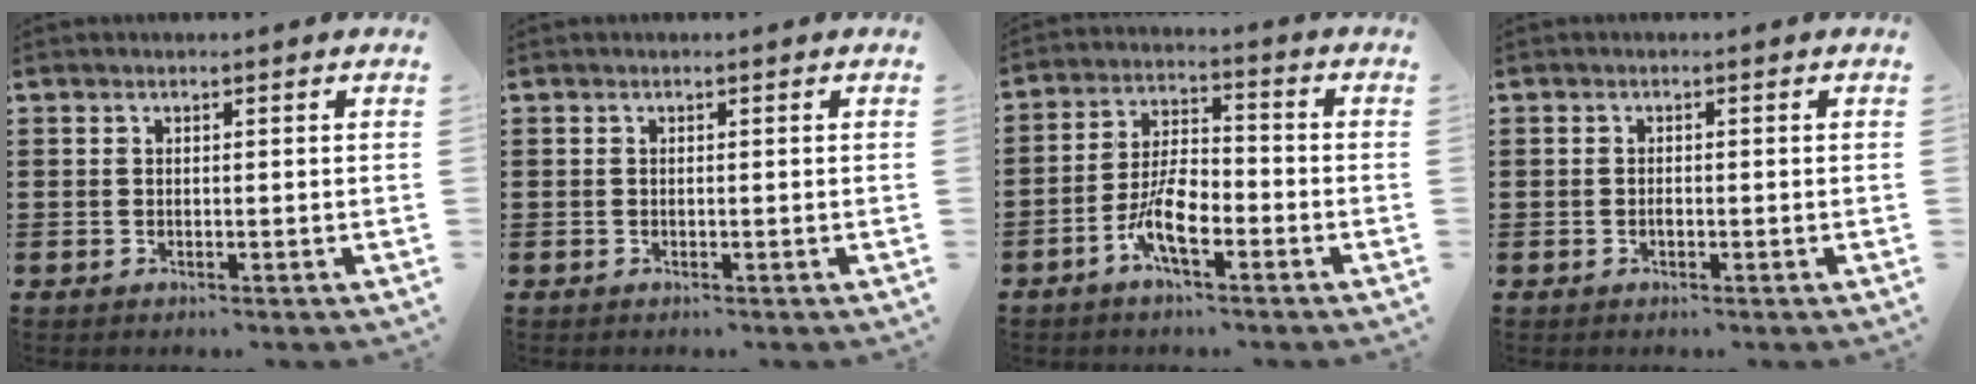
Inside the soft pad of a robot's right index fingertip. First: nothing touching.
{"total": 0.0}
{"total": 7.4, "force": [-3.6, 2.6, 5.9], "torque": [-0.130, -0.005, -0.070]}
{"total": 0.6, "force": [-0.3, 0.3, 0.5], "torque": [-0.011, -0.004, -0.004]}